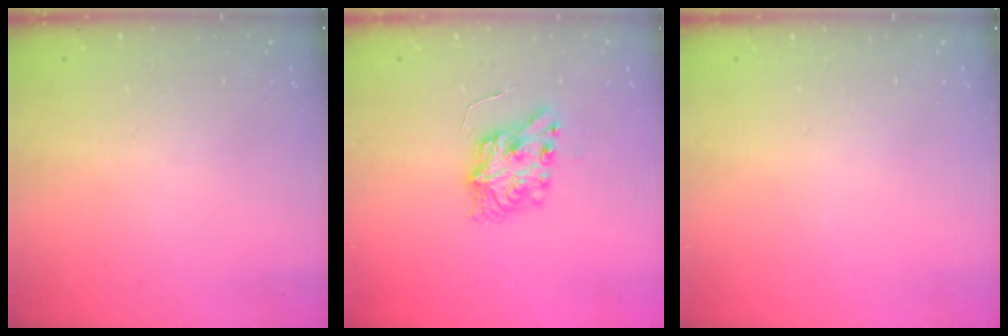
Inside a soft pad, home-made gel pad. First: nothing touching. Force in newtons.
{"total": 7.7, "press": 7.7, "slide": 0.8}
{"total": 0.0}